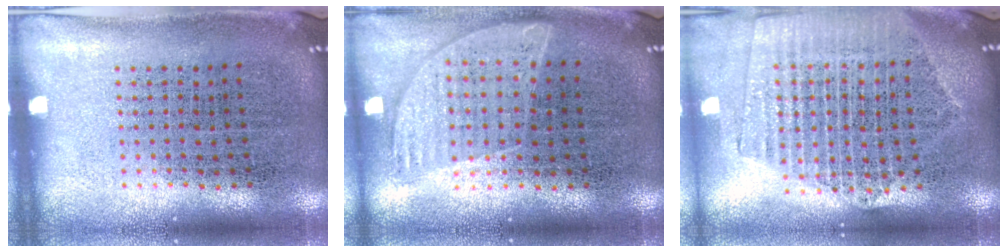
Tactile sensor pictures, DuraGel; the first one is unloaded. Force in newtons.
{"total": 0.9, "press": 0.8, "slide": 0.4}
{"total": 2.1, "press": 1.9, "slide": 0.9}